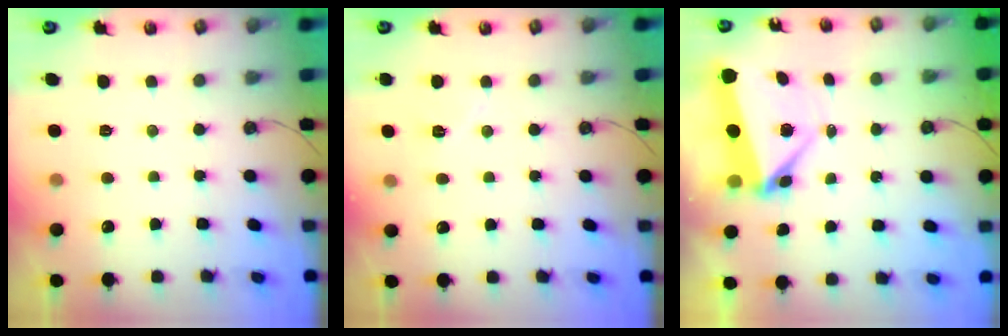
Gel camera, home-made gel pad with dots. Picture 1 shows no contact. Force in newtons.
{"total": 6.0, "press": 5.7, "slide": 1.7}
{"total": 6.1, "press": 5.9, "slide": 1.5}